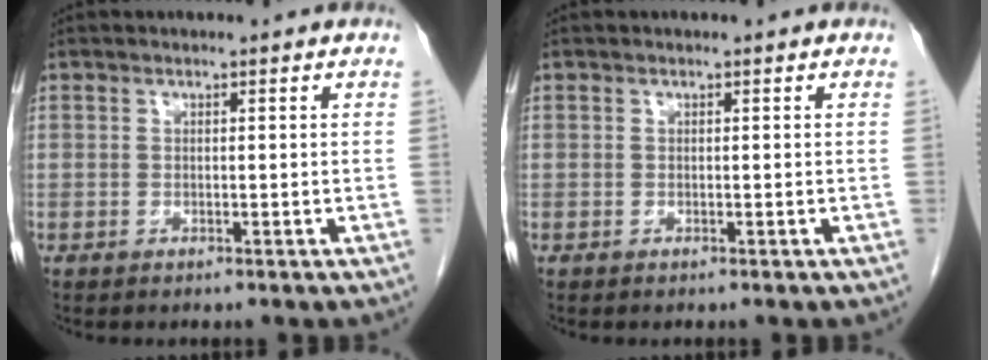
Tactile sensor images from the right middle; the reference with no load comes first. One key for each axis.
{"total": 0.0}